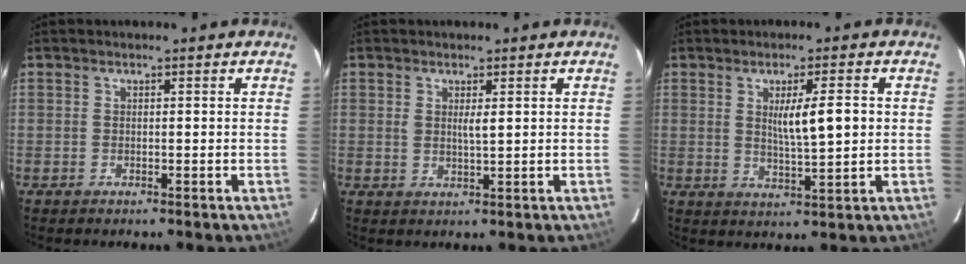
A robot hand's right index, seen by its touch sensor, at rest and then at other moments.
{"total": 1.8, "force": [0.6, 0.3, 1.7], "torque": [-0.031, -0.004, 0.011]}
{"total": 6.4, "force": [1.1, 0.7, 6.2], "torque": [-0.103, -0.003, 0.020]}